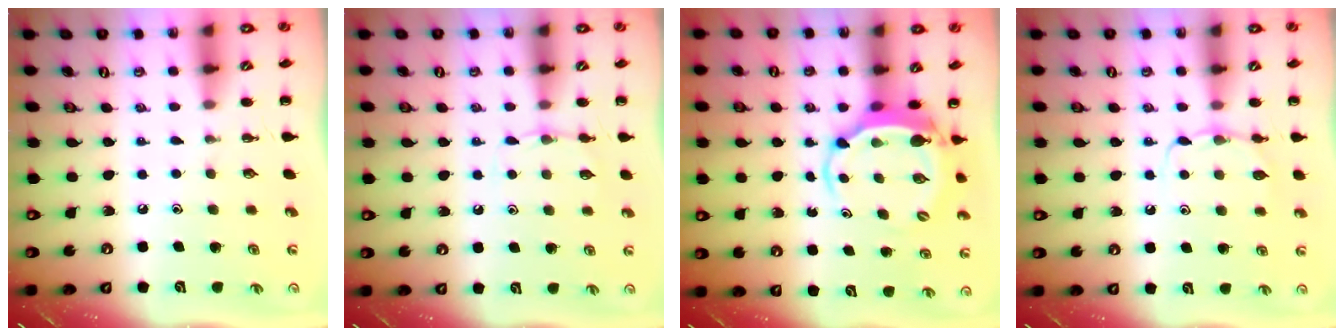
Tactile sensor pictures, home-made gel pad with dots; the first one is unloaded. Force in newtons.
{"total": 4.6, "press": 4.3, "slide": 1.7}
{"total": 5.4, "press": 5.2, "slide": 1.3}
{"total": 7.4, "press": 7.2, "slide": 1.7}